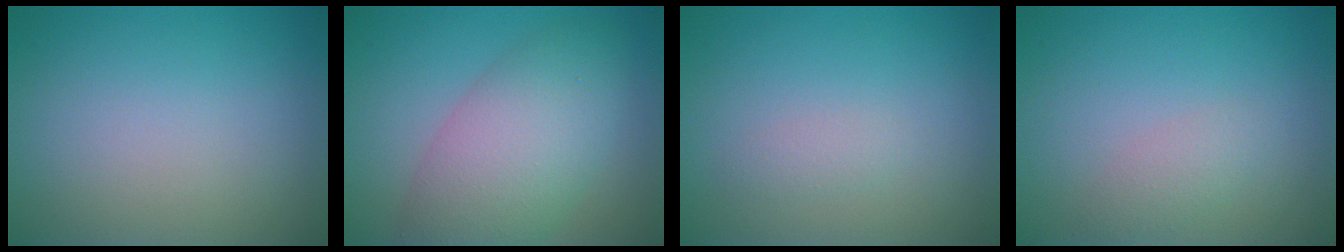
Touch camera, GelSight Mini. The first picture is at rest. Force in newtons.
{"total": 7.4, "press": 7.4, "slide": 0.2}
{"total": 1.0, "press": 1.0, "slide": 0.0}
{"total": 1.5, "press": 1.5, "slide": 0.1}